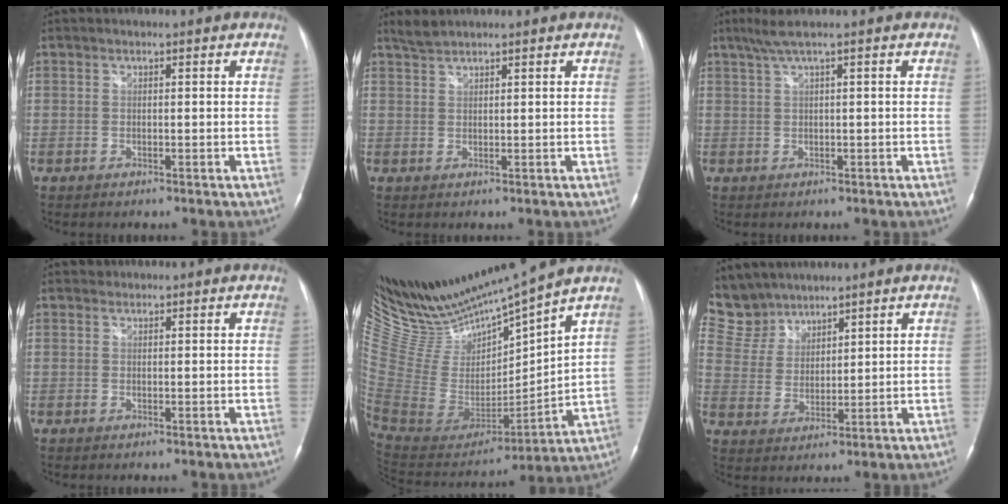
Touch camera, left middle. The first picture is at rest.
{"total": 1.9, "force": [1.9, -0.2, 0.4], "torque": [-0.011, 0.009, 0.043]}
{"total": 3.1, "force": [1.8, -0.4, 2.6], "torque": [-0.066, 0.019, 0.041]}
{"total": 0.6, "force": [0.5, 0.3, -0.1], "torque": [0.002, 0.000, 0.008]}
{"total": 19.7, "force": [18.2, 0.6, 7.5], "torque": [-0.160, -0.039, 0.362]}
{"total": 7.9, "force": [7.3, 3.1, -0.1], "torque": [-0.006, 0.013, 0.160]}